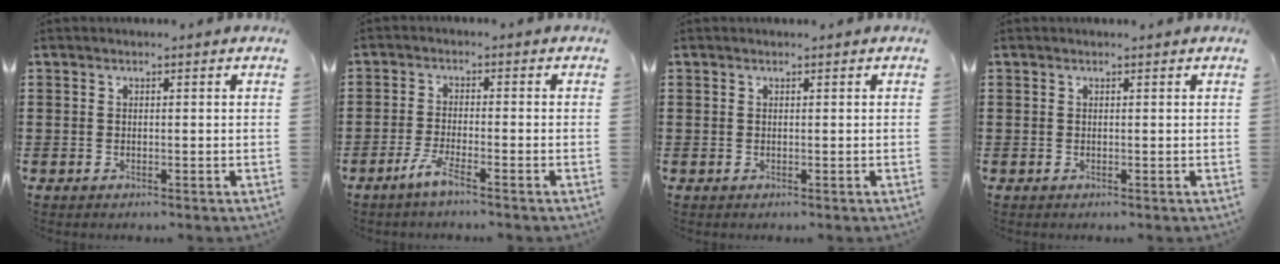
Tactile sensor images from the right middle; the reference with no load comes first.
{"total": 4.0, "force": [-2.8, 0.3, 2.8], "torque": [-0.060, -0.005, -0.056]}
{"total": 0.0}
{"total": 0.0}